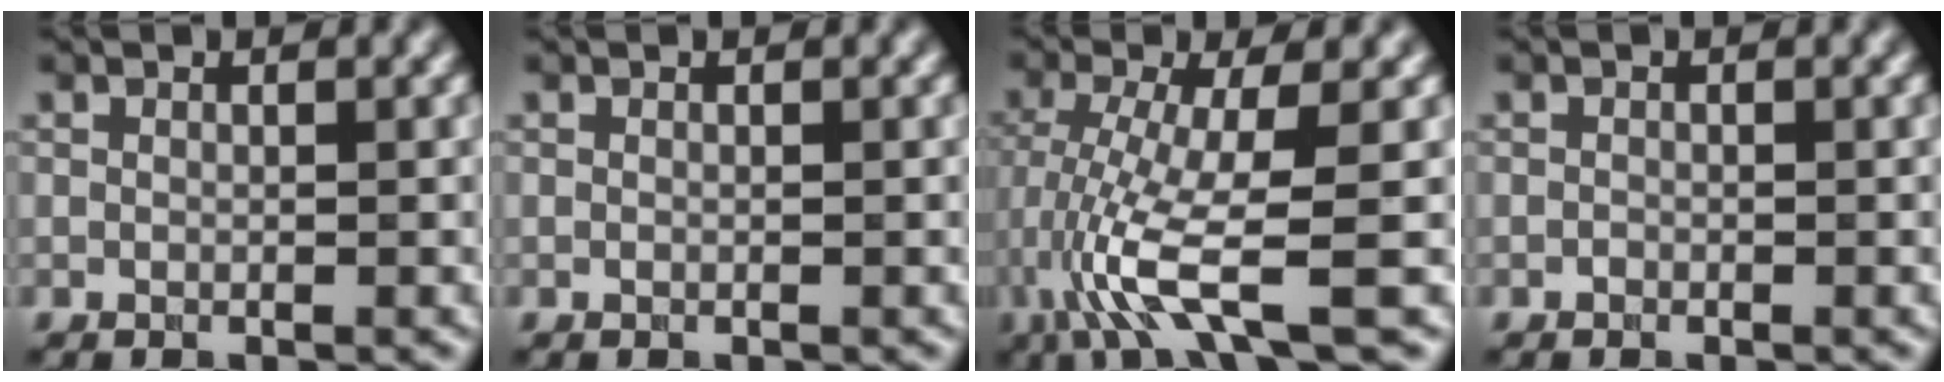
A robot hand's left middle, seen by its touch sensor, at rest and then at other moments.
{"total": 0.0}
{"total": 7.1, "force": [-2.8, 1.1, 6.4], "torque": [-0.143, -0.006, -0.045]}
{"total": 0.6, "force": [-0.4, -0.2, -0.4], "torque": [0.001, 0.000, 0.001]}